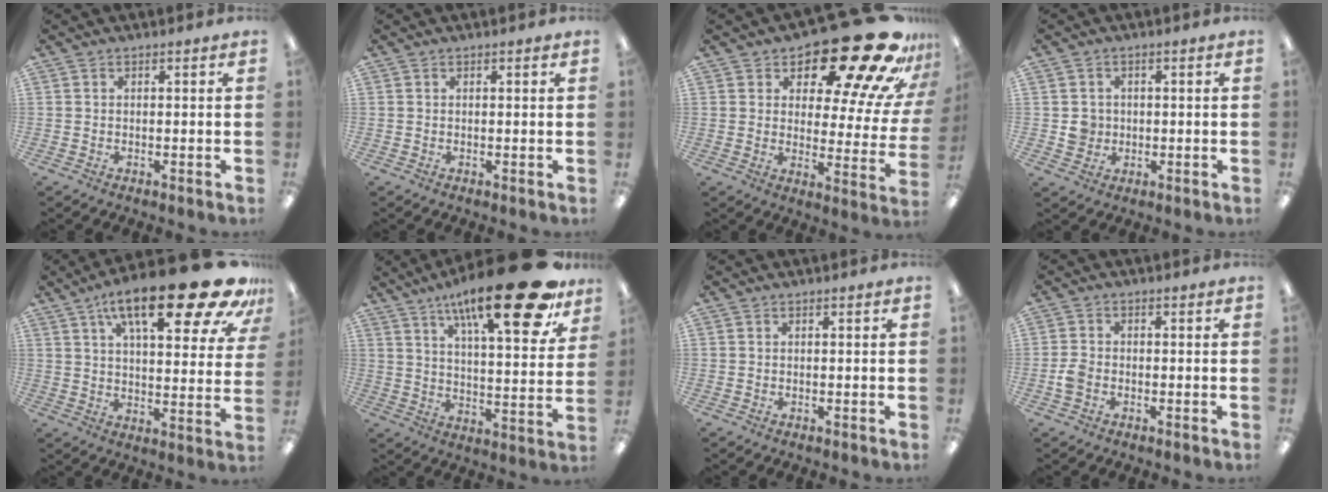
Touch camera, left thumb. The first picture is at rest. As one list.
[{"total": 0.6, "force": [0.3, 0.2, 0.5], "torque": [-0.011, 0.003, 0.004]}, {"total": 24.1, "force": [16.7, 8.6, 15.2], "torque": [-0.199, -0.117, 0.273]}, {"total": 3.9, "force": [0.0, 3.9, 0.8], "torque": [-0.003, 0.002, -0.003]}, {"total": 24.7, "force": [14.1, 7.7, 18.8], "torque": [-0.268, -0.078, 0.216]}, {"total": 25.0, "force": [15.9, 7.1, 17.9], "torque": [-0.271, -0.090, 0.251]}, {"total": 0.0}, {"total": 3.5, "force": [-1.4, 2.5, 2.1], "torque": [-0.041, 0.007, -0.026]}]